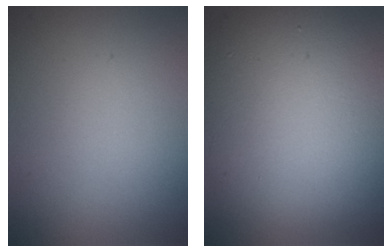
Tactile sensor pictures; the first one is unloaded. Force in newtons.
{"total": 12.5, "press": 12.5, "slide": 0.7}